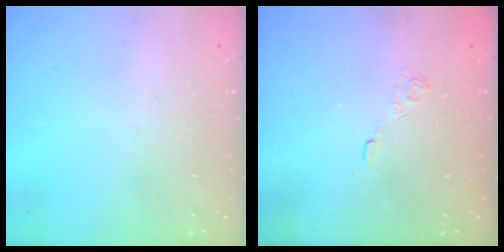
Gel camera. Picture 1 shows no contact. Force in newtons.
{"total": 2.4, "press": 1.9, "slide": 1.4}